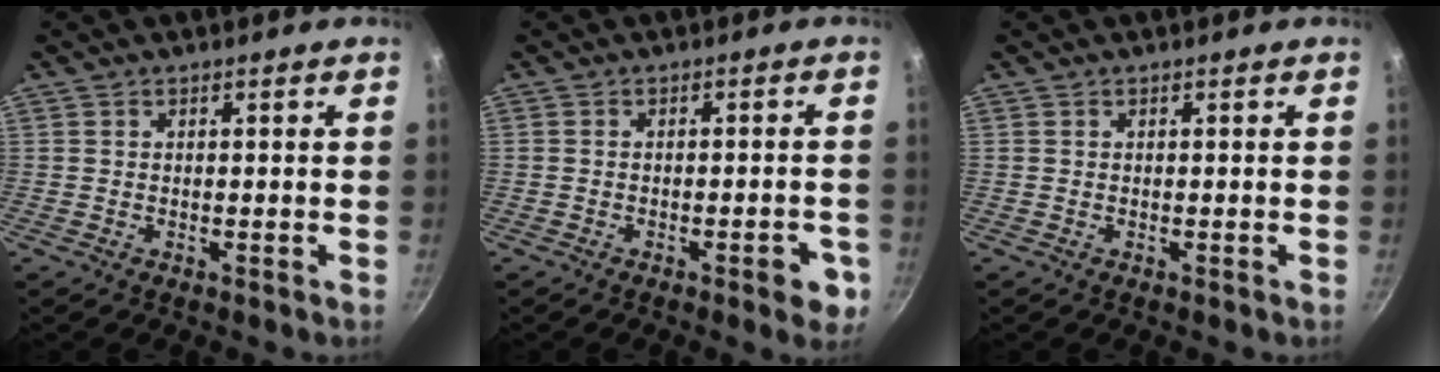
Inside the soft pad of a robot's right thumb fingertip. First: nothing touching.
{"total": 5.3, "force": [-2.3, 1.8, 4.4], "torque": [-0.041, 0.011, -0.029]}
{"total": 0.0}